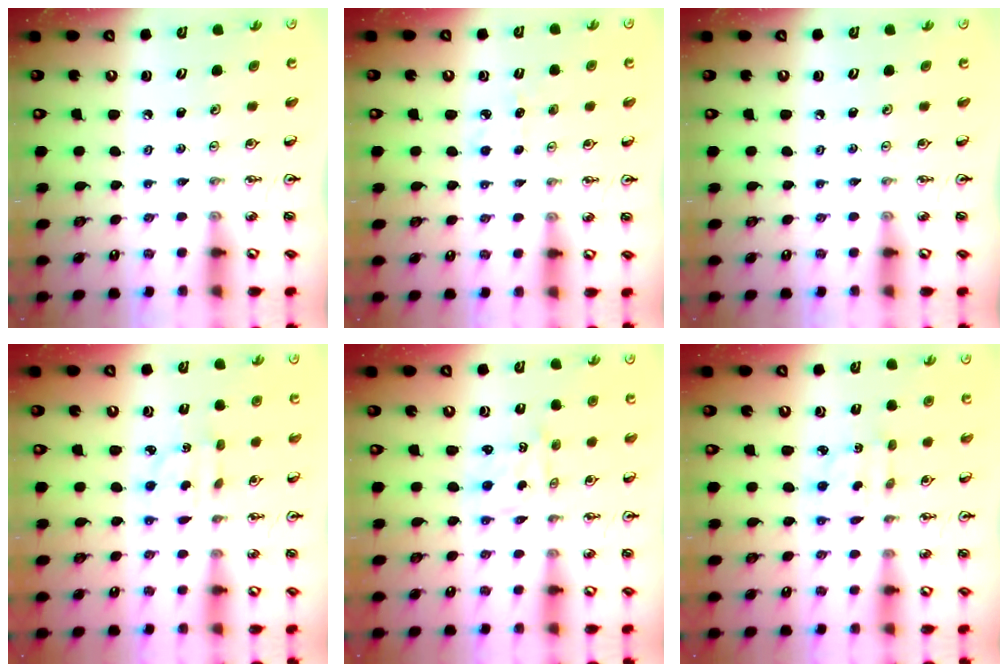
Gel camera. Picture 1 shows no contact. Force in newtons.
{"total": 4.6, "press": 4.5, "slide": 0.7}
{"total": 0.0}
{"total": 3.1, "press": 3.1, "slide": 0.5}
{"total": 0.7, "press": 0.7, "slide": 0.1}
{"total": 2.3, "press": 2.3, "slide": 0.2}